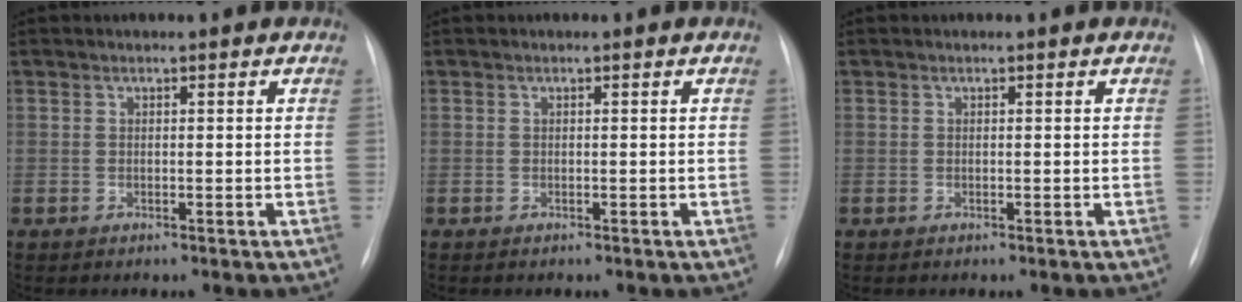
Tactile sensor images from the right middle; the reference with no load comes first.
{"total": 0.0}
{"total": 0.0}